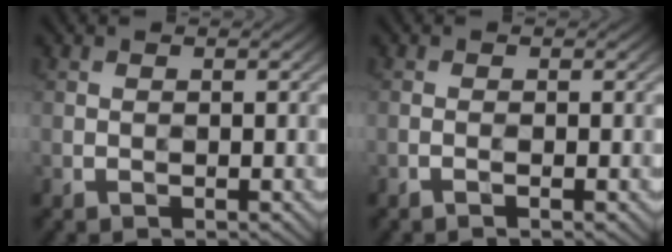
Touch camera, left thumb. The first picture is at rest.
{"total": 0.6, "force": [-0.3, -0.1, 0.5], "torque": [-0.010, 0.003, -0.010]}